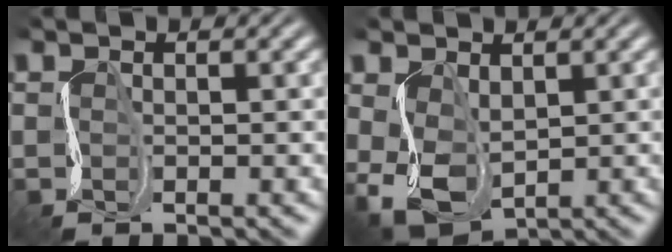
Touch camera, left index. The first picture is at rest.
{"total": 3.7, "force": [-0.5, 2.7, 2.5], "torque": [-0.082, -0.010, 0.002]}